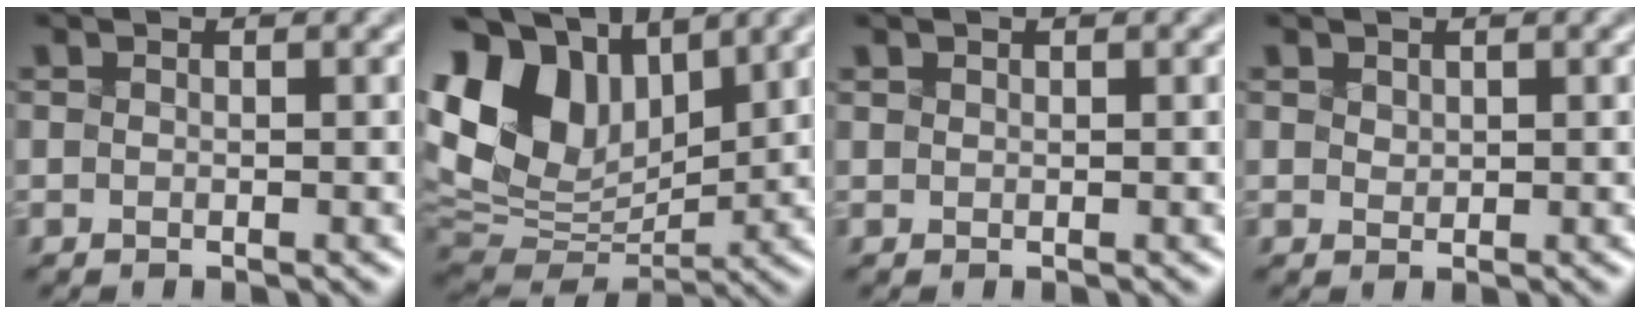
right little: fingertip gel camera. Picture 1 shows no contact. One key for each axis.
{"total": 13.4, "fx": 5.0, "fy": 8.6, "fz": 9.0, "tx": -0.219, "ty": 0.029, "tz": 0.096}
{"total": 0.9, "fx": 0.6, "fy": 0.5, "fz": 0.4, "tx": -0.017, "ty": 0.010, "tz": 0.015}
{"total": 1.2, "fx": 0.8, "fy": 0.7, "fz": 0.5, "tx": -0.023, "ty": 0.002, "tz": 0.030}